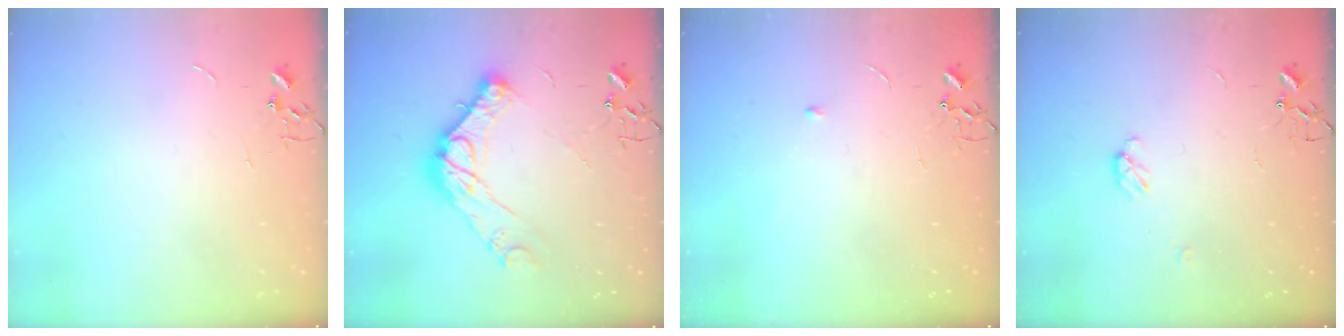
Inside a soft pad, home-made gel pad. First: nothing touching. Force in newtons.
{"total": 16.1, "press": 16.1, "slide": 1.1}
{"total": 3.3, "press": 3.3, "slide": 0.5}
{"total": 3.9, "press": 3.9, "slide": 0.5}